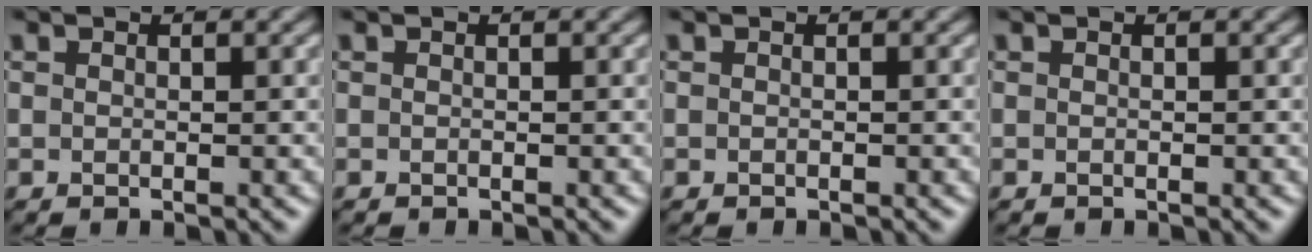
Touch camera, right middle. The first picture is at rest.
{"total": 0.0}
{"total": 0.0}
{"total": 0.0}